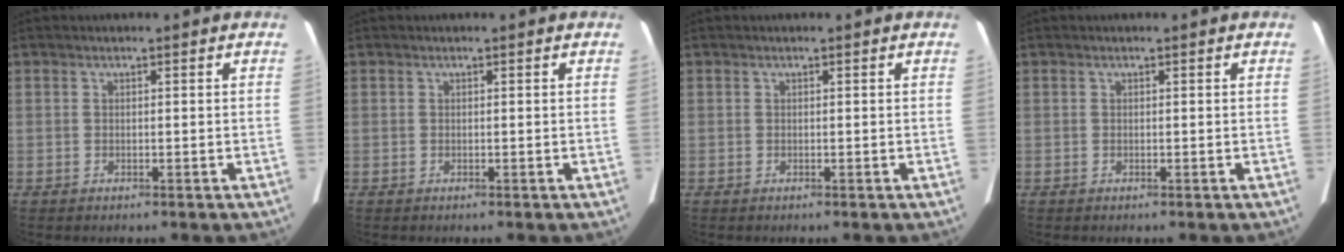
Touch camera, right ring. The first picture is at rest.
{"total": 0.0}
{"total": 0.0}
{"total": 0.0}